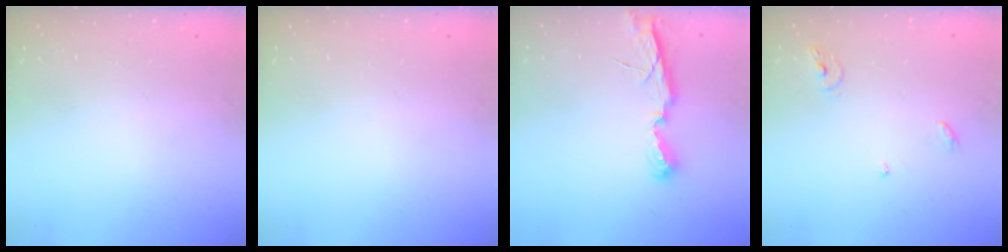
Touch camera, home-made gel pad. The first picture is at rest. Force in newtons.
{"total": 0.0}
{"total": 6.9, "press": 6.9, "slide": 0.1}
{"total": 6.2, "press": 6.2, "slide": 0.2}